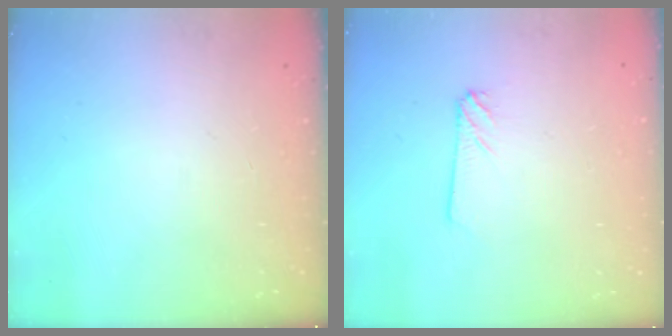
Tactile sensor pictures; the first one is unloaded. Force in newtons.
{"total": 2.4, "press": 2.4, "slide": 0.2}